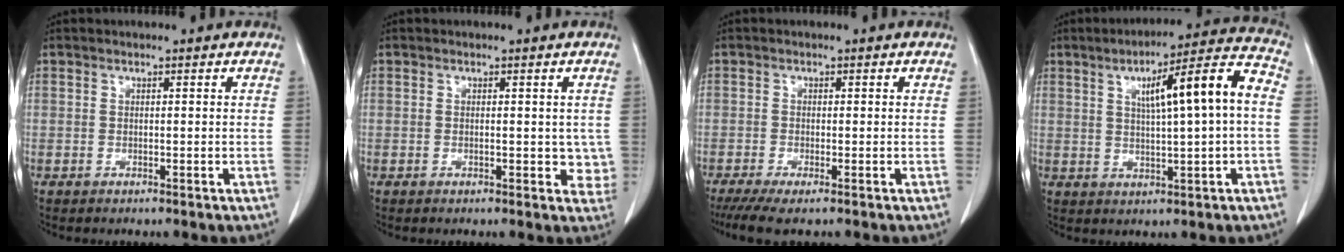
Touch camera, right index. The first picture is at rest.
{"total": 3.7, "force": [-0.1, 1.9, 3.2], "torque": [-0.024, -0.003, -0.005]}
{"total": 4.4, "force": [-3.2, 0.5, 3.0], "torque": [-0.051, -0.011, -0.055]}
{"total": 12.2, "force": [1.8, 0.6, 12.1], "torque": [-0.180, 0.026, 0.027]}